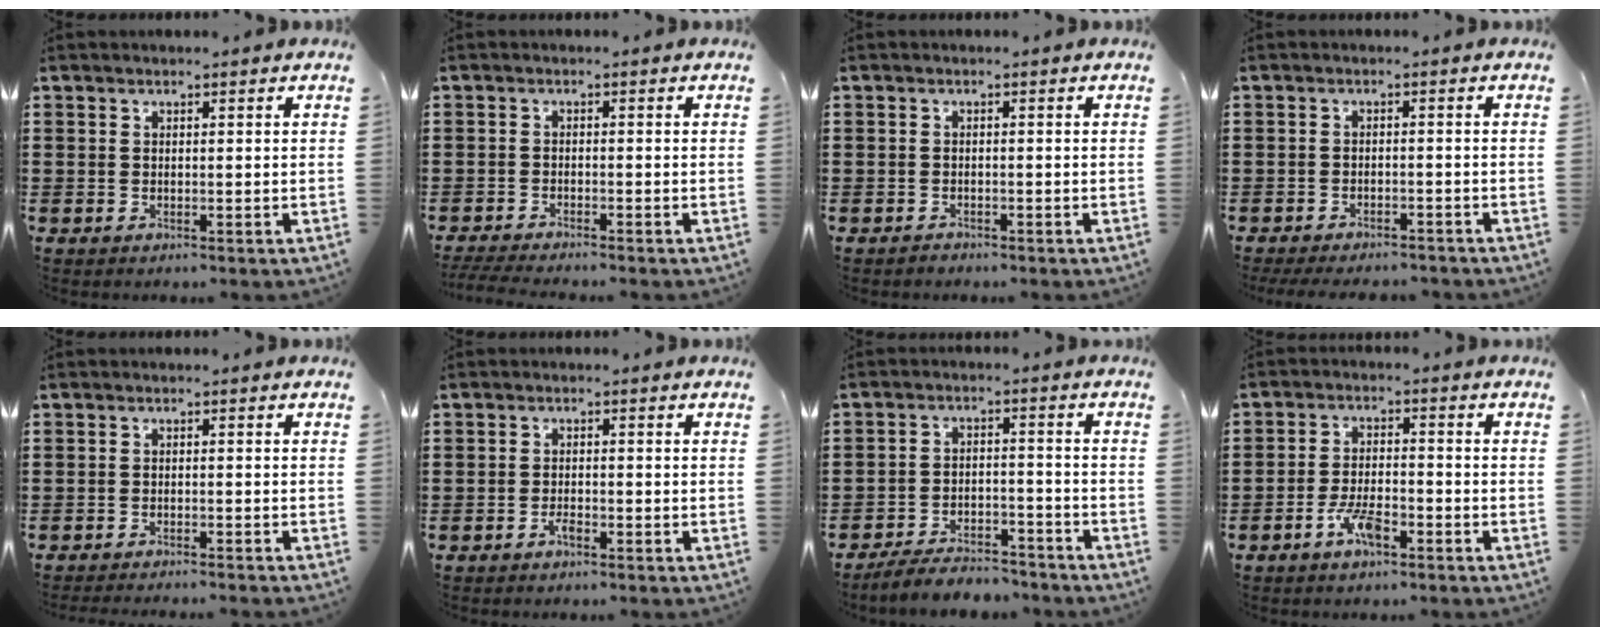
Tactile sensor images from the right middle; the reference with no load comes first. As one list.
[{"total": 2.2, "force": [-2.1, 0.0, 0.6], "torque": [-0.016, -0.003, -0.045]}, {"total": 0.9, "force": [-0.9, 0.4, 0.0], "torque": [-0.001, 0.003, -0.020]}, {"total": 2.3, "force": [-2.3, 0.3, 0.3], "torque": [-0.009, -0.001, -0.047]}, {"total": 1.4, "force": [-1.4, -0.2, 0.3], "torque": [-0.005, 0.002, -0.027]}, {"total": 1.6, "force": [-1.1, 0.5, 1.0], "torque": [-0.022, -0.002, -0.020]}, {"total": 5.5, "force": [-5.3, 0.9, 1.2], "torque": [-0.024, 0.008, -0.106]}, {"total": 5.1, "force": [-3.1, 1.8, 3.7], "torque": [-0.079, 0.004, -0.061]}]